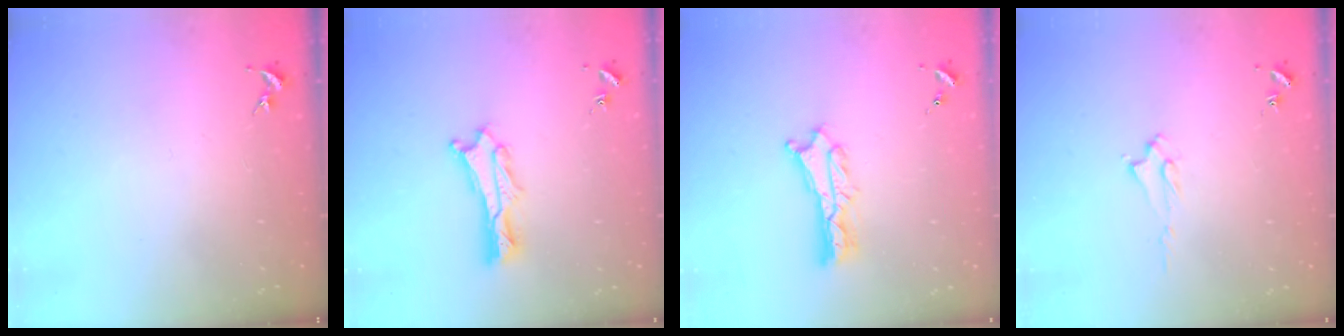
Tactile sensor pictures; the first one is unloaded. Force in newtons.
{"total": 1.5, "press": 1.4, "slide": 0.2}
{"total": 2.7, "press": 2.6, "slide": 0.3}
{"total": 1.9, "press": 1.8, "slide": 0.4}